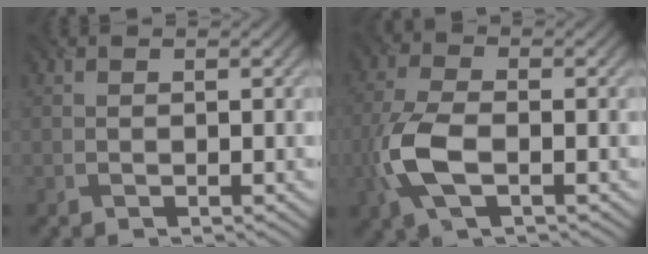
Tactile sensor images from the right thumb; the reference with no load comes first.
{"total": 7.5, "force": [-2.0, 3.7, 6.2], "torque": [-0.162, -0.003, -0.046]}